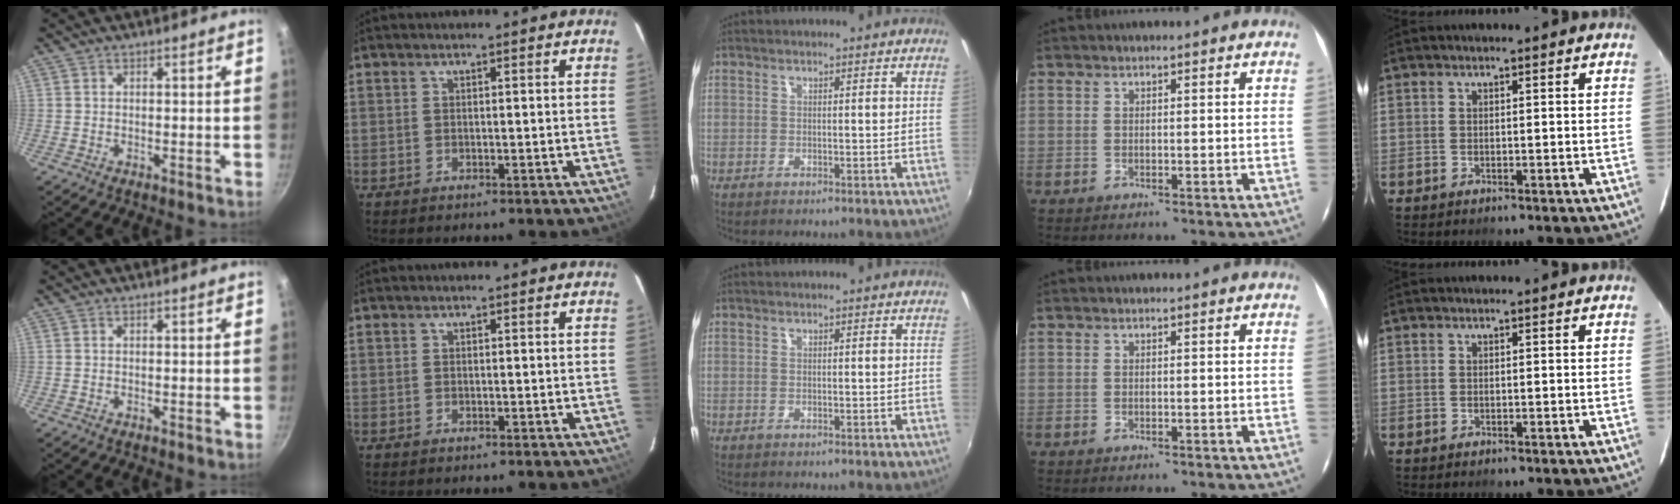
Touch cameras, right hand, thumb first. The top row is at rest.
{}